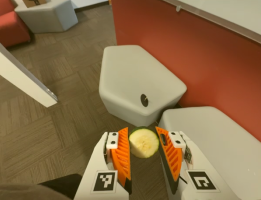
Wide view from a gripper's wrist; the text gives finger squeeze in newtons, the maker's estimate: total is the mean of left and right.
{"total": 11.9, "left": 12.5, "right": 11.3}